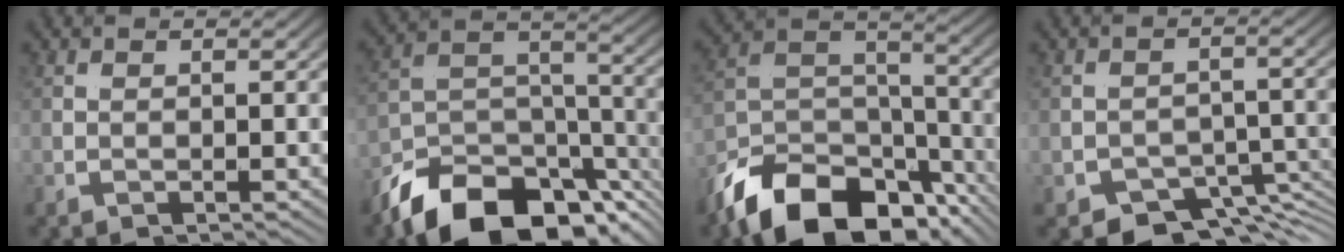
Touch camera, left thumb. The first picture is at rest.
{"total": 8.9, "force": [-6.5, 3.0, 5.2], "torque": [-0.103, 0.005, -0.113]}
{"total": 10.2, "force": [-6.9, 4.6, 6.0], "torque": [-0.131, -0.009, -0.112]}
{"total": 5.5, "force": [-2.9, 3.8, 2.7], "torque": [-0.044, -0.030, -0.038]}